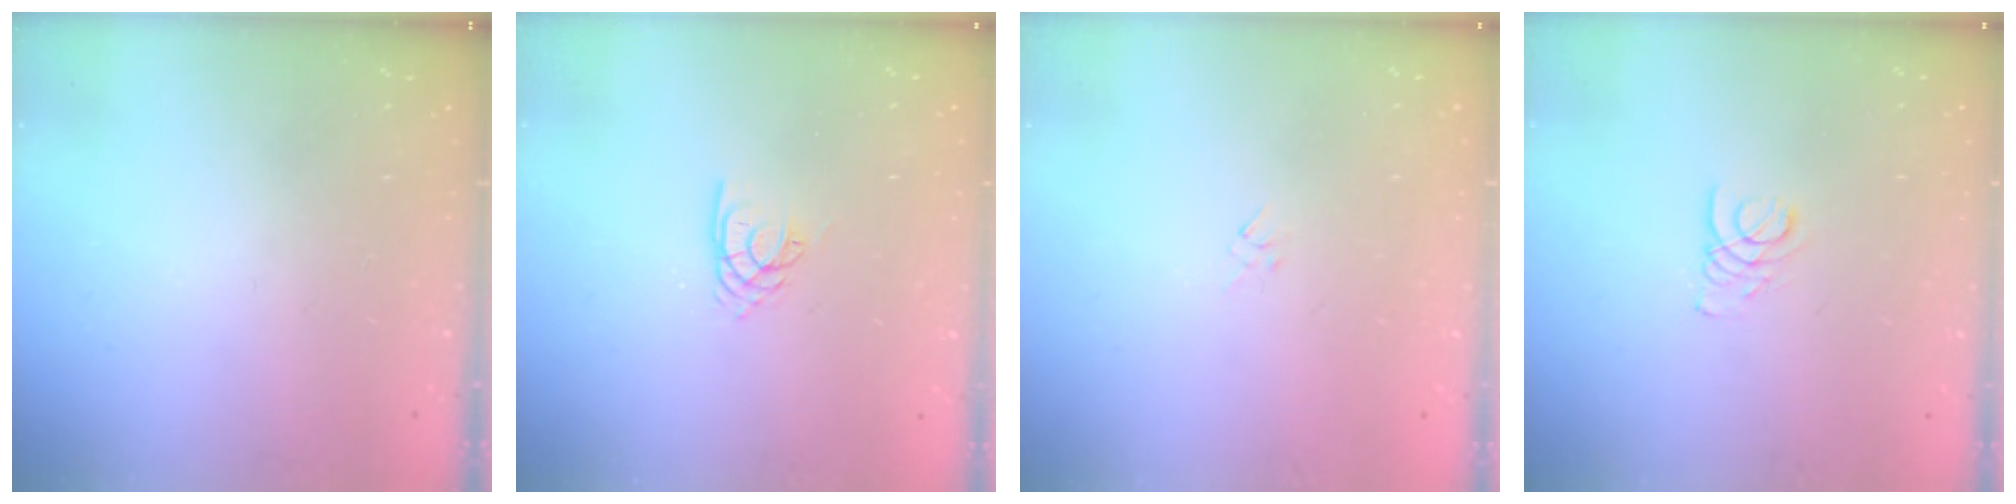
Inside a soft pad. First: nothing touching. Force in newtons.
{"total": 2.7, "press": 2.7, "slide": 0.1}
{"total": 2.3, "press": 2.2, "slide": 0.6}
{"total": 1.9, "press": 1.9, "slide": 0.2}